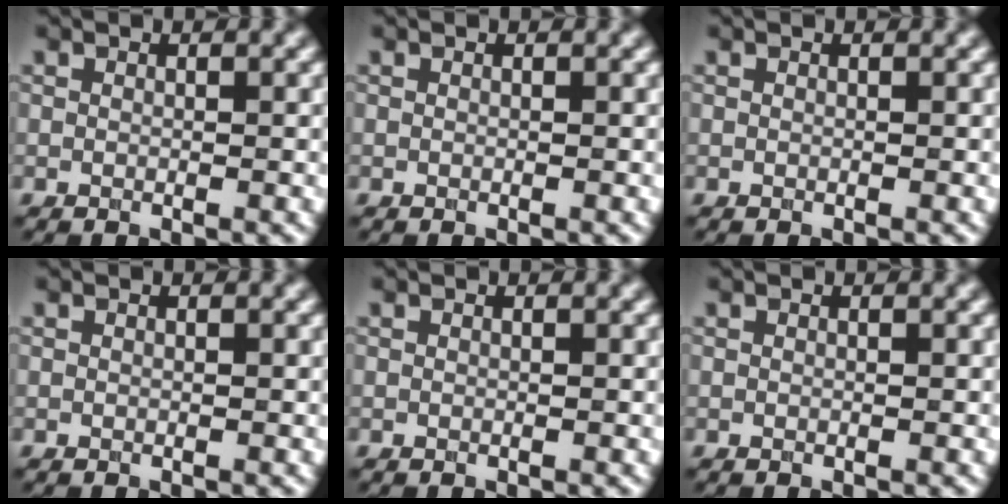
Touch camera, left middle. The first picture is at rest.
{"total": 0.0}
{"total": 0.0}
{"total": 0.0}
{"total": 0.0}
{"total": 0.0}